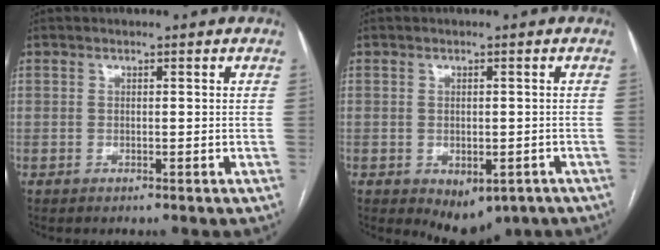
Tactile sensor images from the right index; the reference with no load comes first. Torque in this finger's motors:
{"motor_torque": [1.01, -0.76, 0.34, 0.04]}